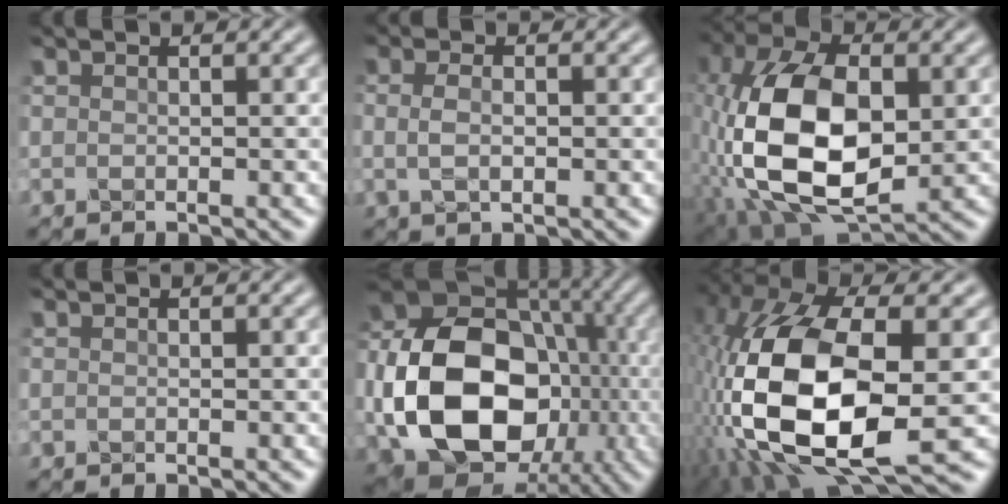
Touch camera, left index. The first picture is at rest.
{"total": 1.8, "force": [-0.3, 0.7, 1.6], "torque": [-0.036, -0.001, -0.002]}
{"total": 13.0, "force": [-2.0, 7.0, 10.7], "torque": [-0.224, 0.001, -0.044]}
{"total": 0.0}
{"total": 16.3, "force": [-3.8, 11.7, 10.8], "torque": [-0.192, -0.018, -0.074]}
{"total": 15.3, "force": [-2.5, 6.8, 13.5], "torque": [-0.284, 0.000, -0.052]}